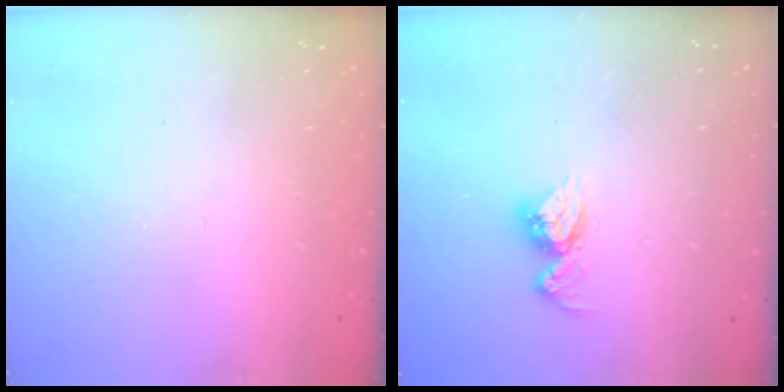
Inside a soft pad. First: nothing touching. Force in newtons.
{"total": 9.3, "press": 9.2, "slide": 0.7}